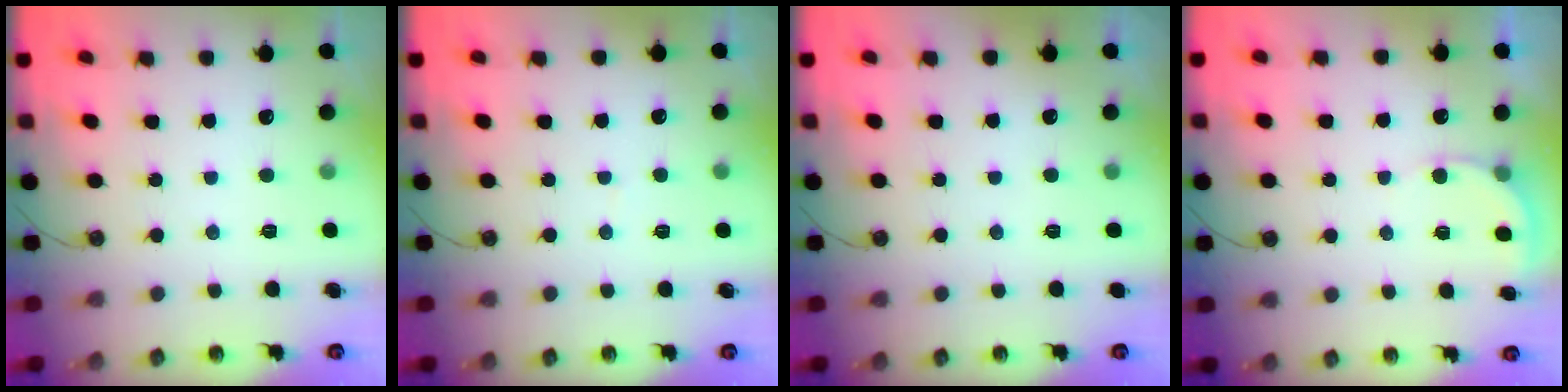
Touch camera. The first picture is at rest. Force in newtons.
{"total": 1.9, "press": 1.9, "slide": 0.2}
{"total": 1.7, "press": 0.4, "slide": 1.6}
{"total": 3.5, "press": 3.4, "slide": 0.4}